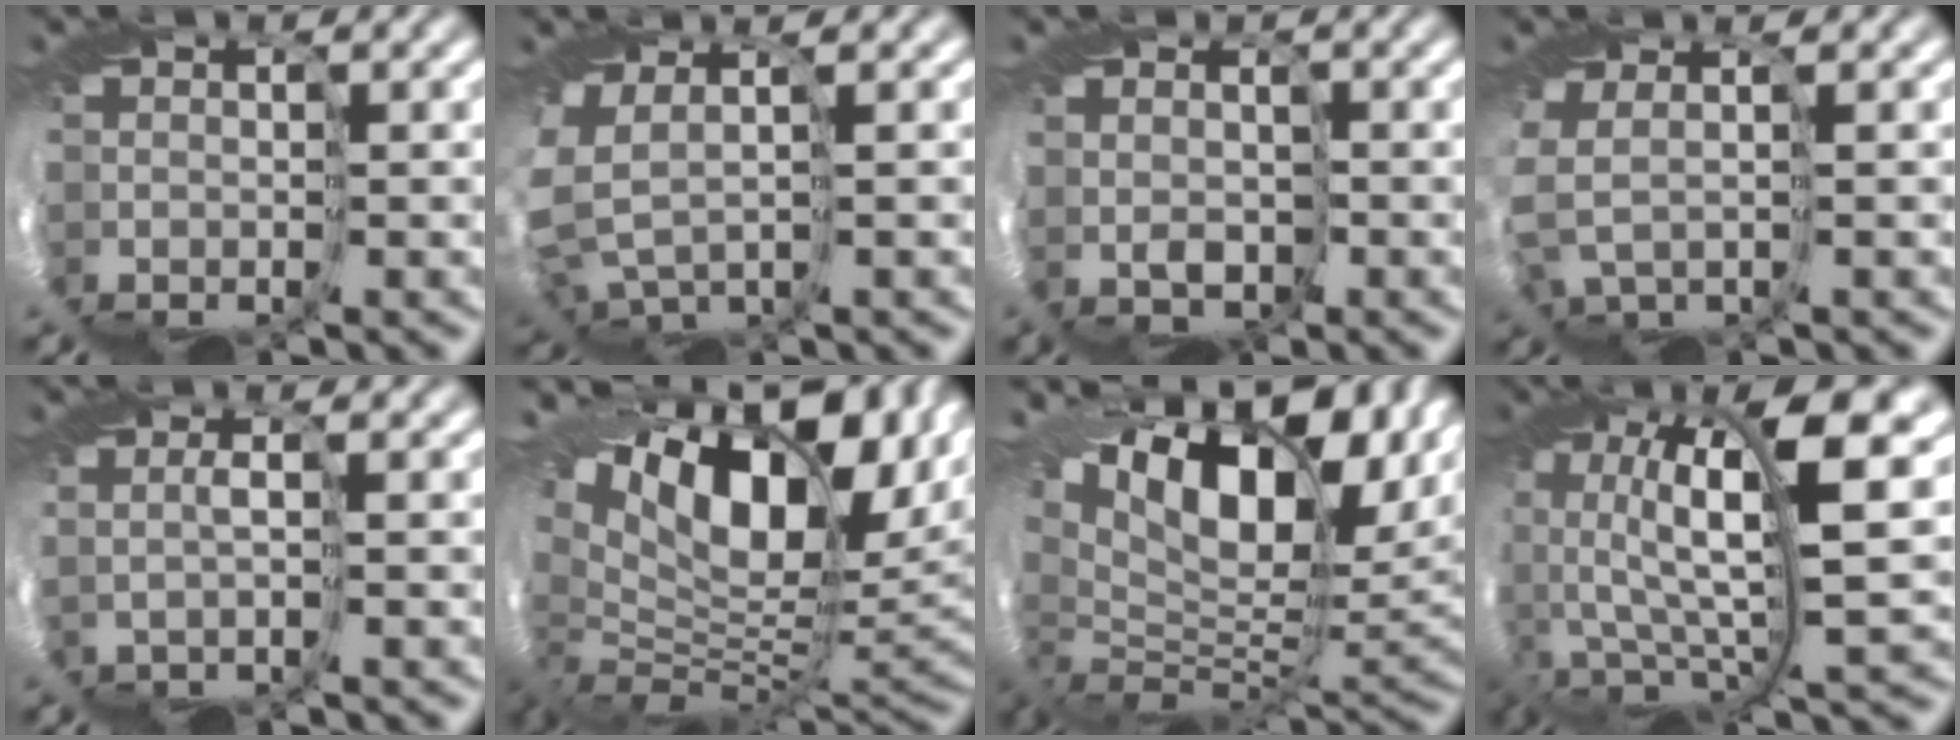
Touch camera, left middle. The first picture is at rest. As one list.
[{"total": 3.0, "force": [1.9, 1.3, 1.9], "torque": [-0.085, -0.024, 0.037]}, {"total": 2.0, "force": [1.9, 0.3, -0.5], "torque": [-0.003, -0.003, 0.031]}, {"total": 2.3, "force": [2.0, -1.2, -0.2], "torque": [-0.027, -0.003, 0.020]}, {"total": 2.9, "force": [2.2, -2.0, -0.2], "torque": [-0.003, 0.006, 0.031]}, {"total": 13.9, "force": [7.9, 5.9, 9.7], "torque": [-0.190, 0.018, 0.134]}, {"total": 14.6, "force": [9.3, 5.5, 9.8], "torque": [-0.190, 0.033, 0.162]}, {"total": 9.8, "force": [3.6, 2.3, 8.8], "torque": [-0.203, 0.000, 0.077]}]